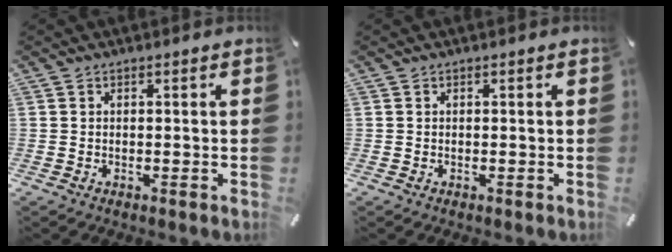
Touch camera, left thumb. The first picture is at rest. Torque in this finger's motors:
{"motor_torque": [-0.05, 0.05, 0.04, 0.04, 0.00]}